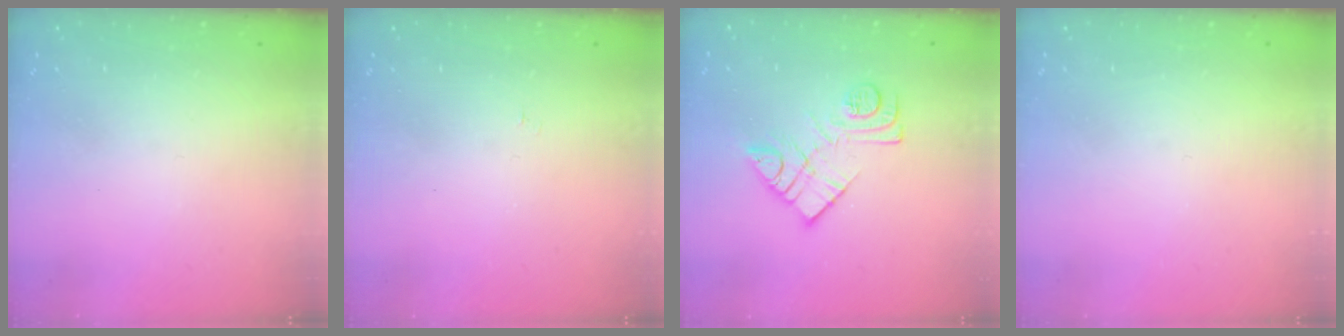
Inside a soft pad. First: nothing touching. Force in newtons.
{"total": 3.0, "press": 3.0, "slide": 0.3}
{"total": 12.1, "press": 12.0, "slide": 0.8}
{"total": 0.0}